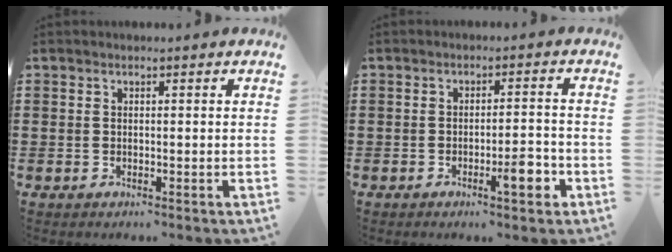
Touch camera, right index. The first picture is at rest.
{"total": 5.2, "force": [-2.4, 1.0, 4.5], "torque": [-0.061, -0.004, -0.040]}